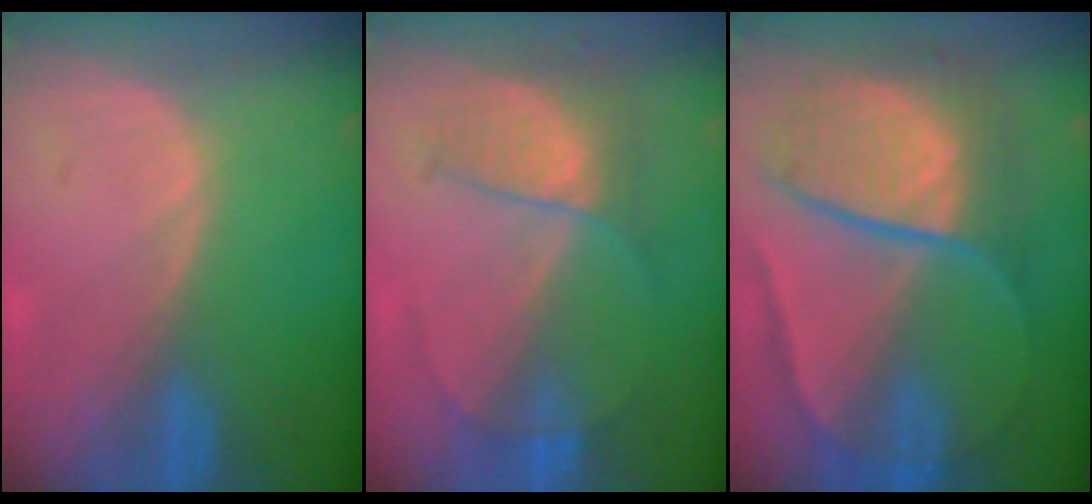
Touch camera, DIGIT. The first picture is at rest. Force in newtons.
{"total": 6.6, "press": 5.7, "slide": 3.2}
{"total": 10.8, "press": 10.8, "slide": 1.1}